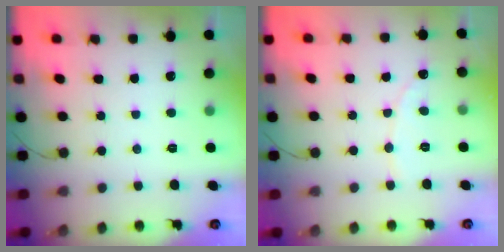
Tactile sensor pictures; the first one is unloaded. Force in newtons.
{"total": 1.9, "press": 1.8, "slide": 0.2}